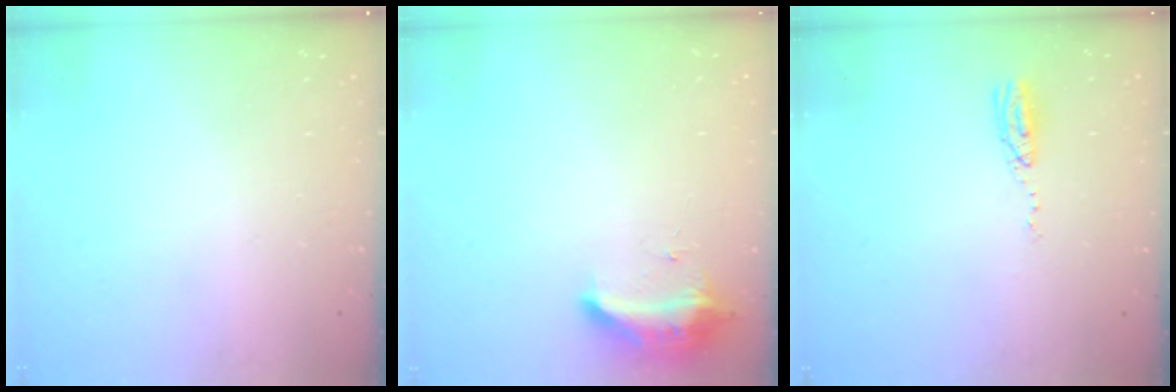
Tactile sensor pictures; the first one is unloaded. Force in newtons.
{"total": 9.1, "press": 9.1, "slide": 0.0}
{"total": 5.0, "press": 4.7, "slide": 1.5}